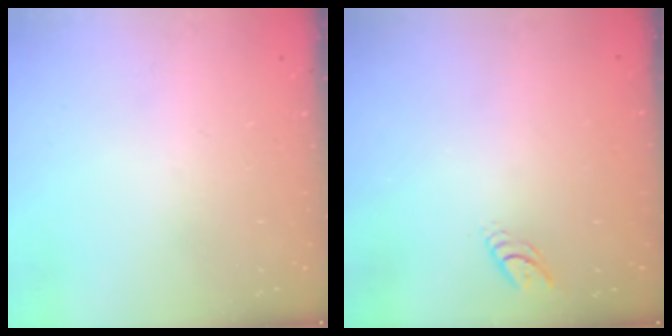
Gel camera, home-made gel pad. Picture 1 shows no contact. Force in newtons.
{"total": 3.6, "press": 3.6, "slide": 0.3}